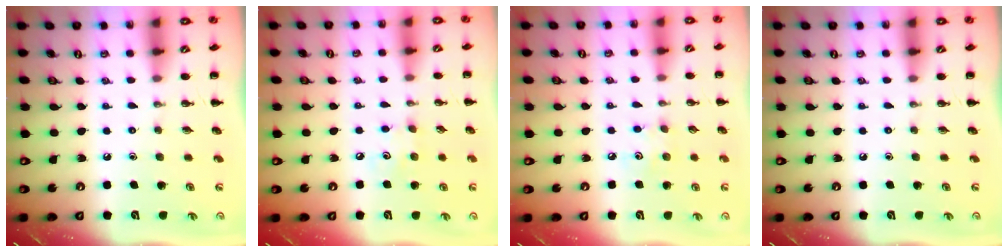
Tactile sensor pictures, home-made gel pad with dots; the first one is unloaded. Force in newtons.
{"total": 3.8, "press": 3.7, "slide": 0.7}
{"total": 4.0, "press": 3.9, "slide": 0.9}
{"total": 0.0}